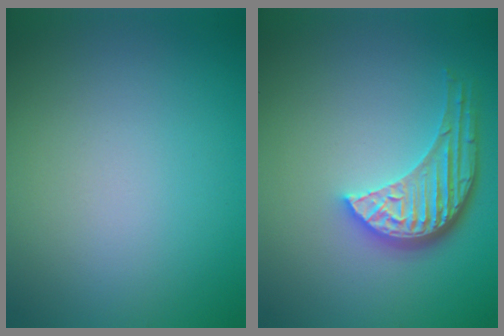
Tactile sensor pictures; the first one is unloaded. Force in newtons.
{"total": 5.2, "press": 3.9, "slide": 3.4}